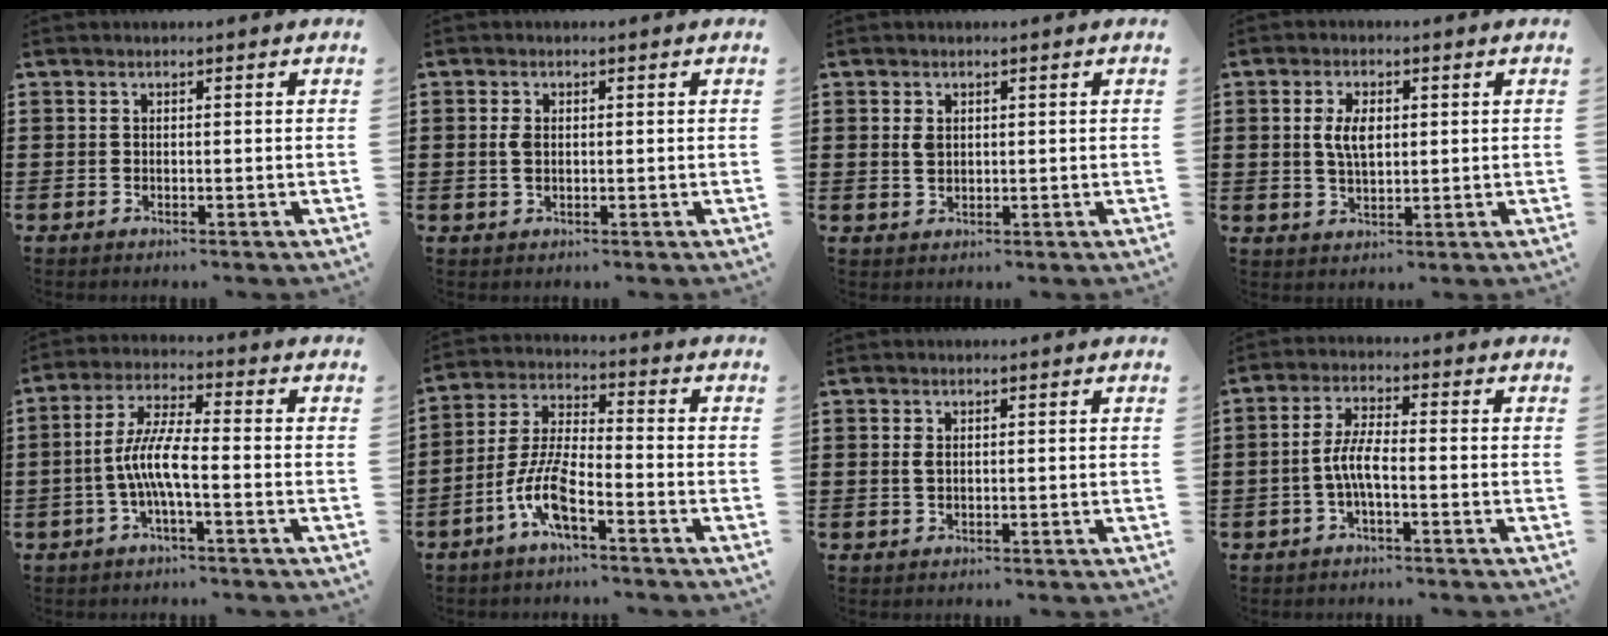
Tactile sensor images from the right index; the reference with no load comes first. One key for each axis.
{"total": 2.2, "fx": 0.2, "fy": 1.2, "fz": 1.8, "tx": -0.046, "ty": 0.002, "tz": -0.001}
{"total": 2.0, "fx": 0.6, "fy": 1.3, "fz": 1.5, "tx": -0.033, "ty": 0.005, "tz": 0.010}
{"total": 4.7, "fx": 0.7, "fy": 2.3, "fz": 4.0, "tx": -0.082, "ty": 0.009, "tz": 0.011}
{"total": 7.1, "fx": -2.0, "fy": 1.2, "fz": 6.7, "tx": -0.150, "ty": -0.009, "tz": -0.048}
{"total": 8.4, "fx": -4.7, "fy": 2.0, "fz": 6.6, "tx": -0.157, "ty": -0.010, "tz": -0.093}
{"total": 1.2, "fx": 0.3, "fy": 0.6, "fz": 1.0, "tx": -0.023, "ty": 0.004, "tz": 0.005}
{"total": 4.9, "fx": -1.5, "fy": 1.1, "fz": 4.5, "tx": -0.107, "ty": -0.004, "tz": -0.037}